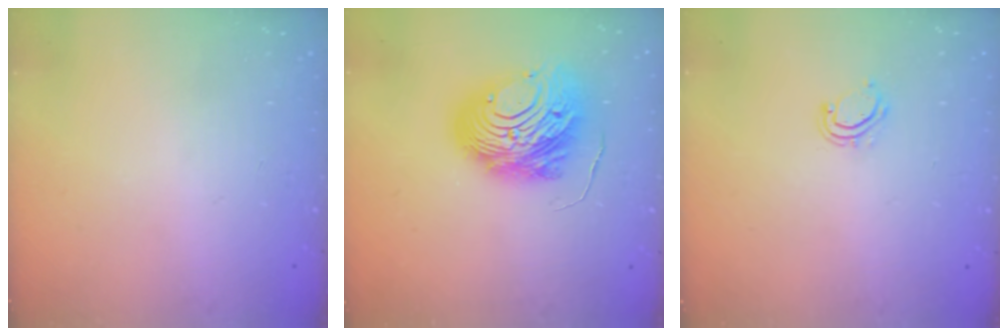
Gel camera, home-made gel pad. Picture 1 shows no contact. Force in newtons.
{"total": 14.9, "press": 14.8, "slide": 1.4}
{"total": 3.9, "press": 3.9, "slide": 0.4}